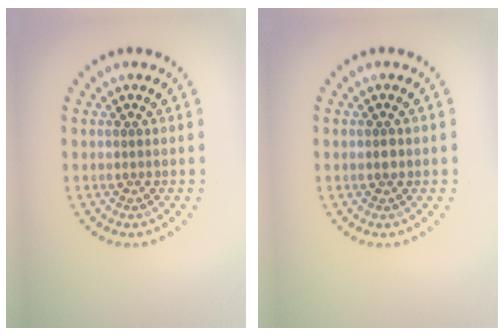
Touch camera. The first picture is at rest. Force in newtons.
{"total": 1.2, "press": 1.1, "slide": 0.3}